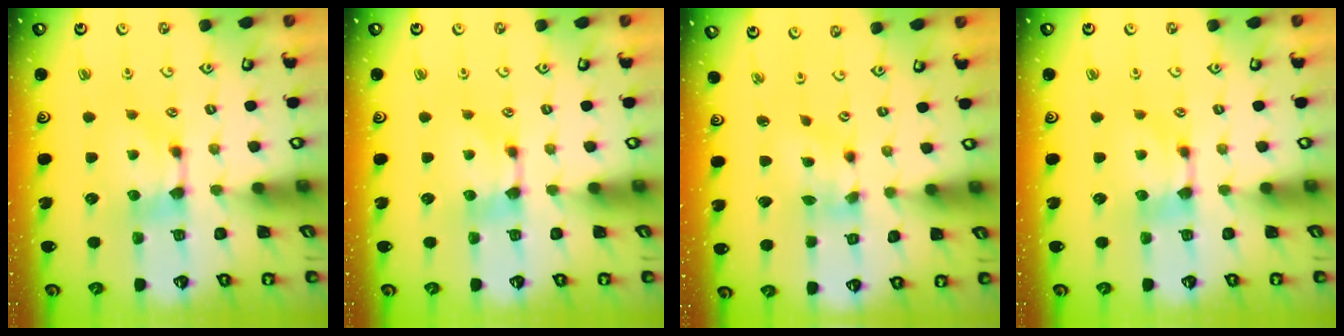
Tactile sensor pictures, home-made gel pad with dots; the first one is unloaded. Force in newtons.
{"total": 0.0}
{"total": 2.9, "press": 2.4, "slide": 1.6}
{"total": 0.0}